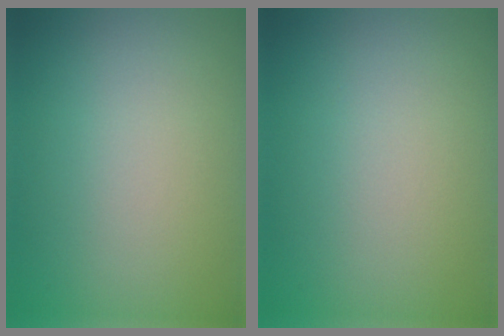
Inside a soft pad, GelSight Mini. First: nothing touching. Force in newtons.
{"total": 0.0}